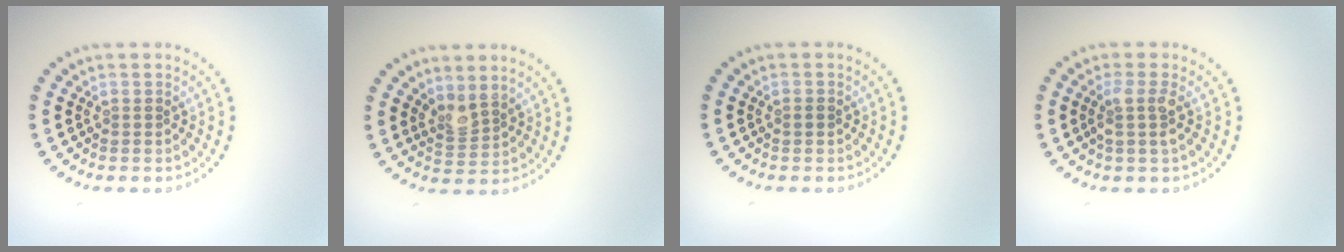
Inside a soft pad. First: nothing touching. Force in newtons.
{"total": 2.0, "press": 1.6, "slide": 1.2}
{"total": 0.8, "press": 0.8, "slide": 0.0}
{"total": 2.0, "press": 1.6, "slide": 1.2}